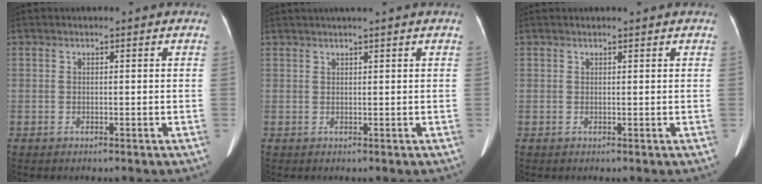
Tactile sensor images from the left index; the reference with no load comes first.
{"total": 3.7, "force": [3.0, -0.4, 2.1], "torque": [-0.025, 0.029, 0.046]}
{"total": 1.2, "force": [1.1, 0.1, 0.5], "torque": [-0.007, 0.010, 0.016]}